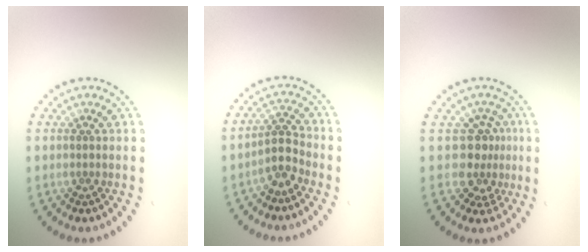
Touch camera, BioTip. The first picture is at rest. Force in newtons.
{"total": 2.4, "press": 1.8, "slide": 1.6}
{"total": 3.0, "press": 2.3, "slide": 2.0}